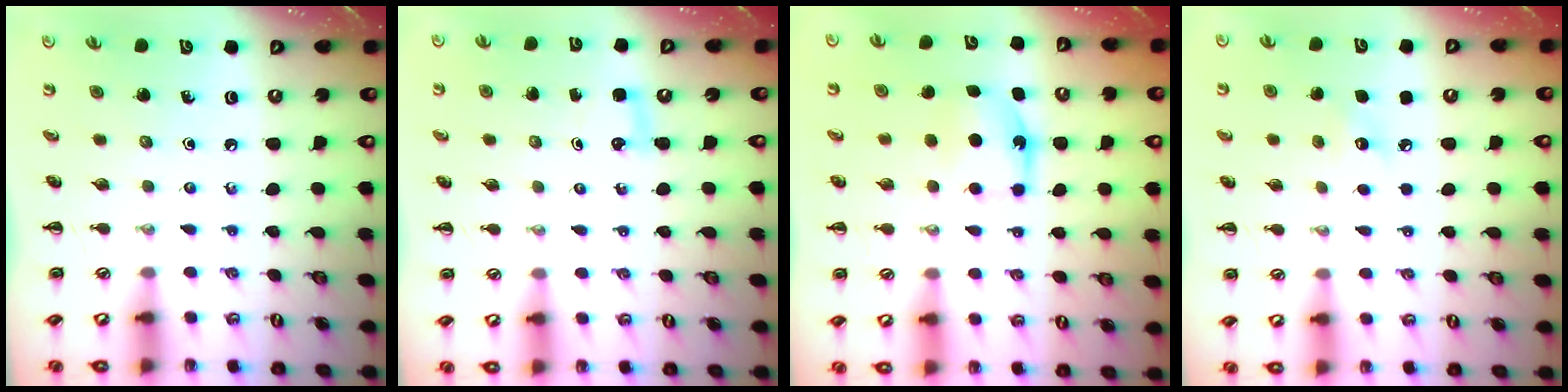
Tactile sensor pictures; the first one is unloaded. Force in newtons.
{"total": 2.8, "press": 2.6, "slide": 0.9}
{"total": 6.1, "press": 5.9, "slide": 1.3}
{"total": 6.7, "press": 6.5, "slide": 1.7}